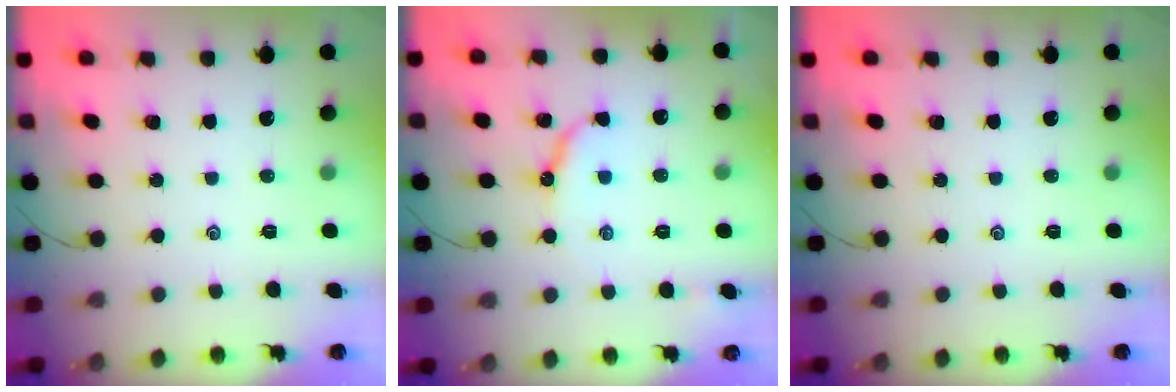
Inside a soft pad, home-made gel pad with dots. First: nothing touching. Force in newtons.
{"total": 6.4, "press": 6.4, "slide": 0.6}
{"total": 0.0}